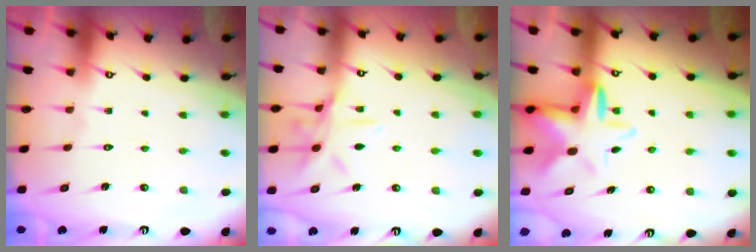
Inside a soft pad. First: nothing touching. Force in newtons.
{"total": 10.9, "press": 10.9, "slide": 0.8}
{"total": 7.6, "press": 7.3, "slide": 2.0}